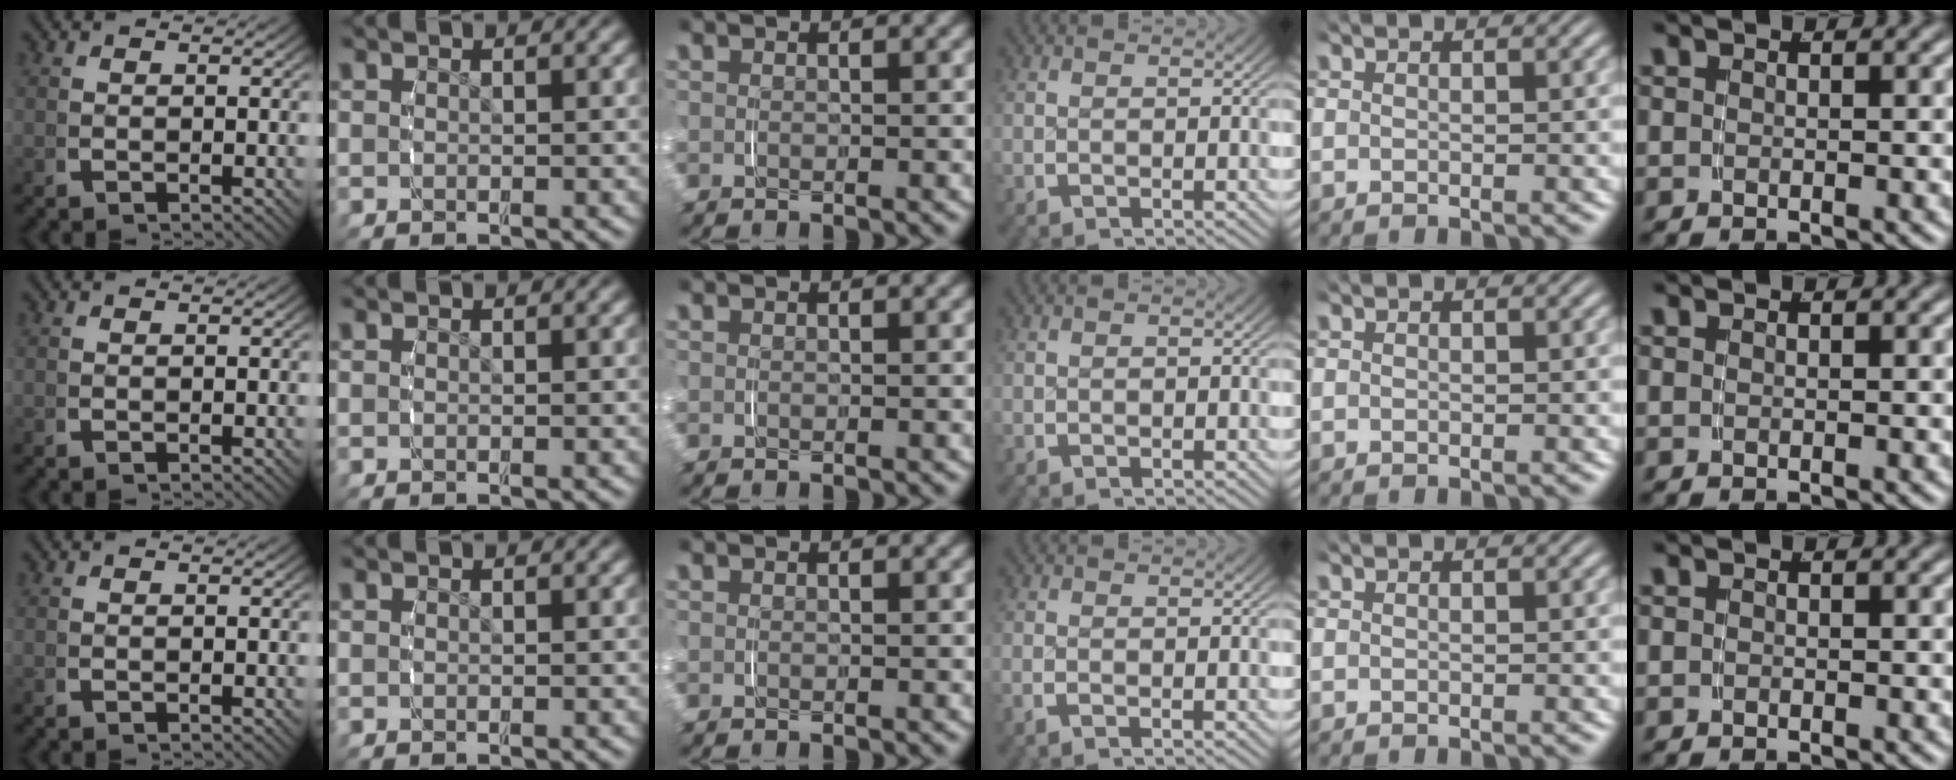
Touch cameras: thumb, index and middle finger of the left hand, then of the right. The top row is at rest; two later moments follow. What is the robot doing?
{"motion": "grasp_and_lifting", "object": "scarf"}